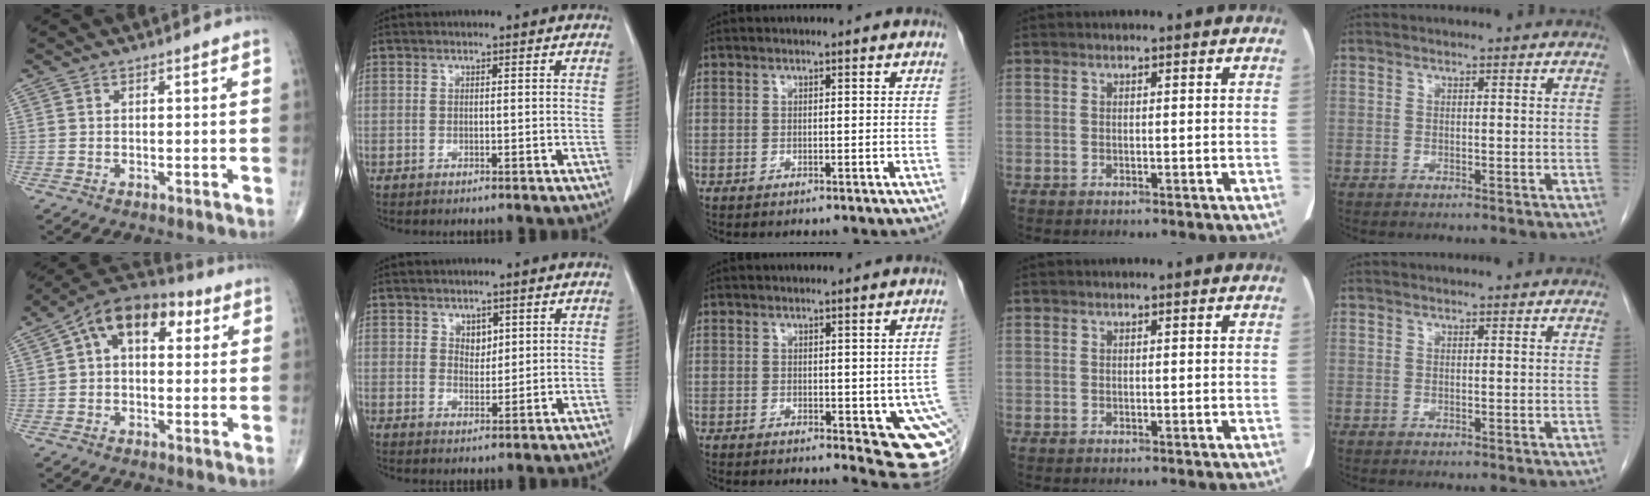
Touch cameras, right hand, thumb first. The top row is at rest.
{"thumb": {"total": 13.6, "force": [3.8, 8.2, 10.2], "torque": [-0.135, 0.035, 0.050]}, "index": {"total": 2.4, "force": [1.2, 1.6, 1.3], "torque": [-0.017, -0.002, 0.023]}, "middle": {"total": 10.0, "force": [-2.1, 3.6, 9.0], "torque": [-0.111, -0.019, -0.019]}}